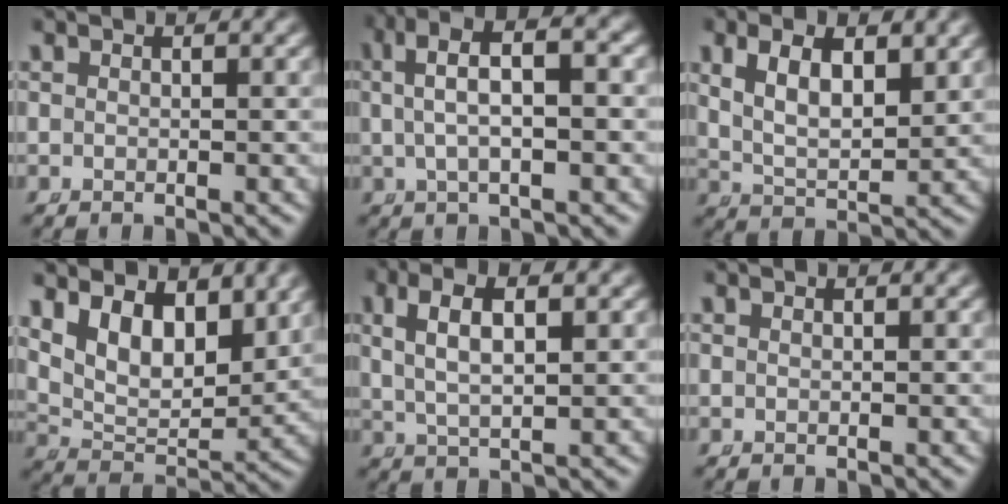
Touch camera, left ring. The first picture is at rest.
{"total": 5.6, "force": [1.7, 2.3, 4.7], "torque": [-0.073, 0.019, 0.019]}
{"total": 5.6, "force": [1.6, 3.3, 4.2], "torque": [-0.070, -0.008, 0.030]}
{"total": 8.9, "force": [3.1, 6.1, 5.8], "torque": [-0.099, -0.014, 0.053]}
{"total": 4.5, "force": [1.5, 1.8, 3.9], "torque": [-0.073, 0.004, 0.033]}
{"total": 0.0}